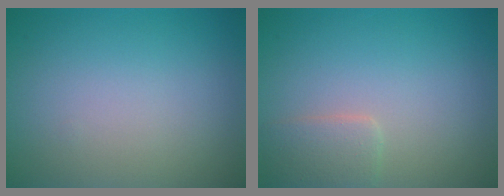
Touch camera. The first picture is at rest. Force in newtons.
{"total": 2.1, "press": 2.1, "slide": 0.1}